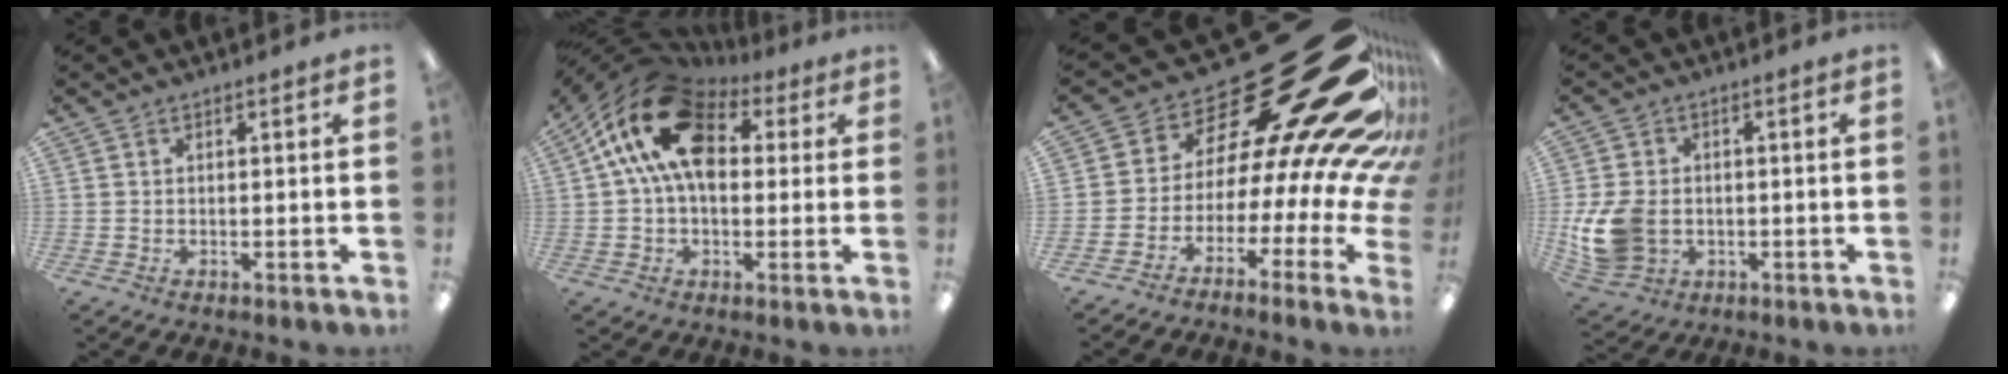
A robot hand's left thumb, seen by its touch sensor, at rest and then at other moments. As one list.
[{"total": 17.4, "force": [5.5, 11.2, 12.1], "torque": [-0.228, -0.009, 0.100]}, {"total": 28.2, "force": [15.5, 10.9, 20.9], "torque": [-0.255, -0.159, 0.295]}, {"total": 12.1, "force": [-2.0, 9.5, 7.2], "torque": [-0.154, 0.008, -0.033]}]